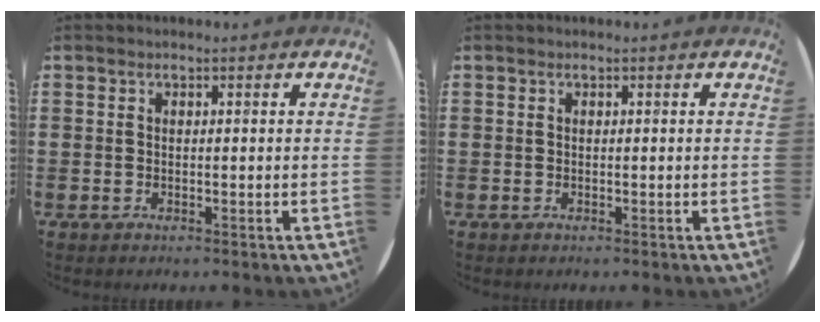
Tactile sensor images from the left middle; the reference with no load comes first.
{"total": 0.0}